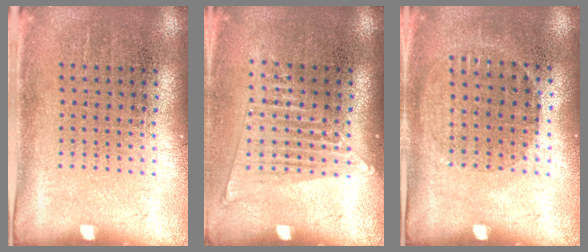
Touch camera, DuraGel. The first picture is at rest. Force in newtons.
{"total": 1.5, "press": 1.3, "slide": 0.6}
{"total": 1.0, "press": 0.8, "slide": 0.5}